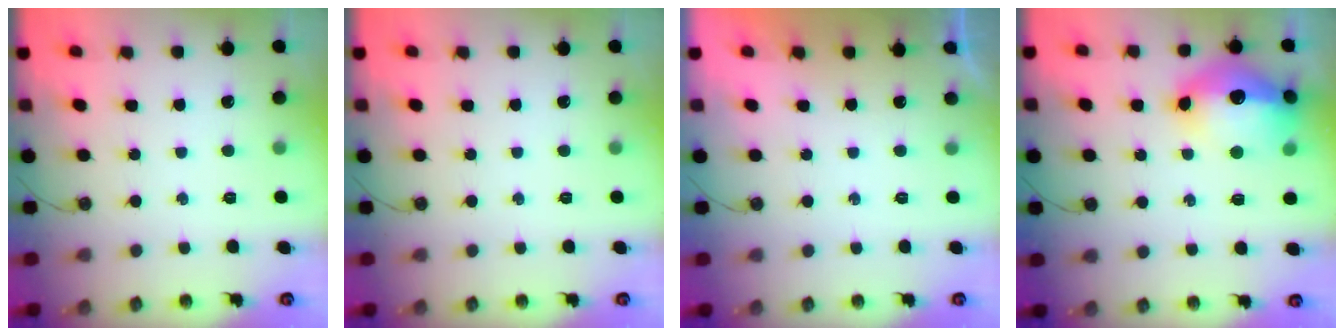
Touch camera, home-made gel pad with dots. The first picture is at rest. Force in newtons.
{"total": 0.0}
{"total": 0.0}
{"total": 17.9, "press": 17.8, "slide": 1.4}